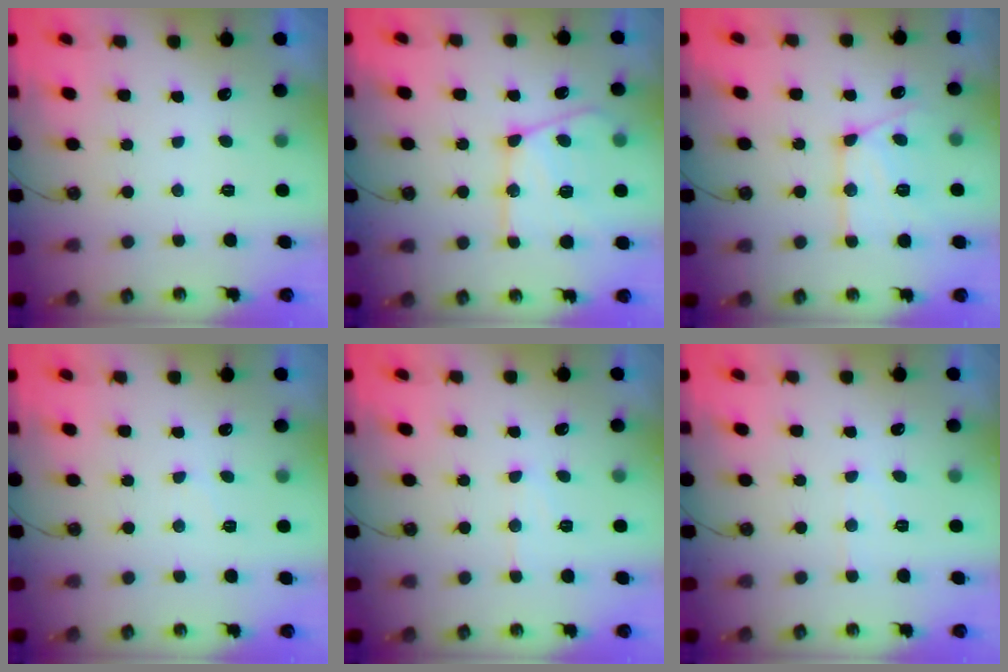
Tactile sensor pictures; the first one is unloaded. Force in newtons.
{"total": 18.4, "press": 18.3, "slide": 1.4}
{"total": 14.7, "press": 14.6, "slide": 1.5}
{"total": 5.6, "press": 5.5, "slide": 0.8}
{"total": 7.7, "press": 7.6, "slide": 0.4}
{"total": 4.1, "press": 4.0, "slide": 0.8}